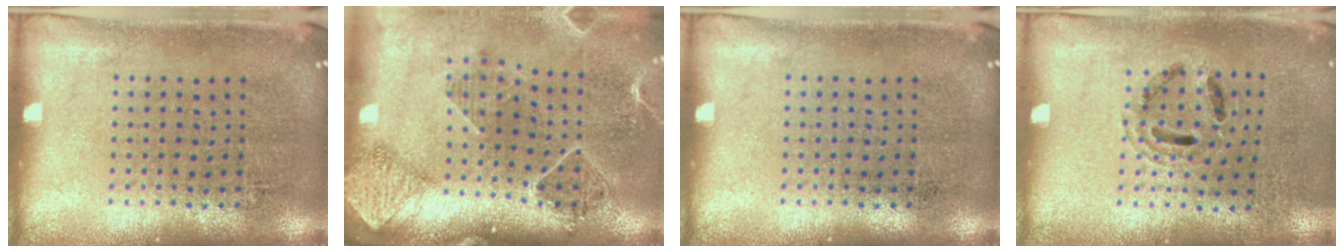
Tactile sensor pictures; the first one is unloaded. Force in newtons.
{"total": 1.5, "press": 1.5, "slide": 0.1}
{"total": 0.0}
{"total": 0.9, "press": 0.9, "slide": 0.2}